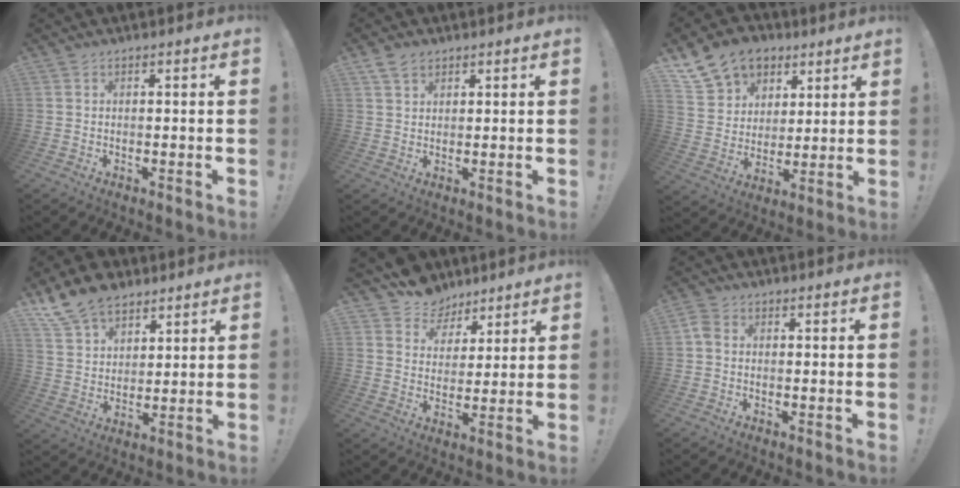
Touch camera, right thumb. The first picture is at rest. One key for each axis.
{"total": 4.0, "fx": 2.6, "fy": 2.6, "fz": 1.7, "tx": -0.027, "ty": -0.007, "tz": 0.047}
{"total": 14.7, "fx": 8.5, "fy": 10.9, "fz": 5.0, "tx": -0.082, "ty": -0.047, "tz": 0.172}
{"total": 12.7, "fx": 9.3, "fy": 7.4, "fz": 4.4, "tx": -0.085, "ty": -0.054, "tz": 0.181}
{"total": 7.9, "fx": 5.7, "fy": 5.5, "fz": 0.7, "tx": -0.017, "ty": -0.045, "tz": 0.115}
{"total": 2.6, "fx": -0.2, "fy": 2.0, "fz": 1.7, "tx": -0.030, "ty": 0.010, "tz": -0.002}